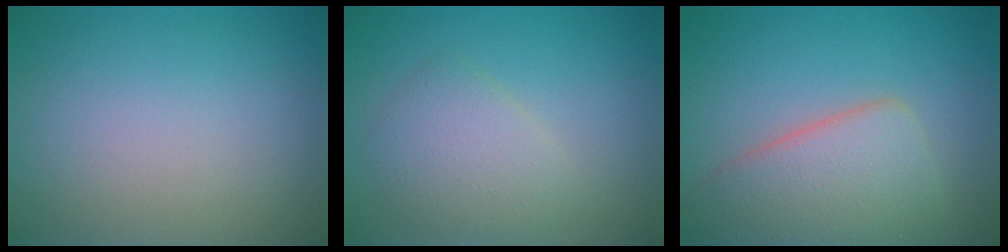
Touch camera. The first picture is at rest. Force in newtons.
{"total": 2.8, "press": 2.8, "slide": 0.2}
{"total": 6.5, "press": 6.5, "slide": 0.2}